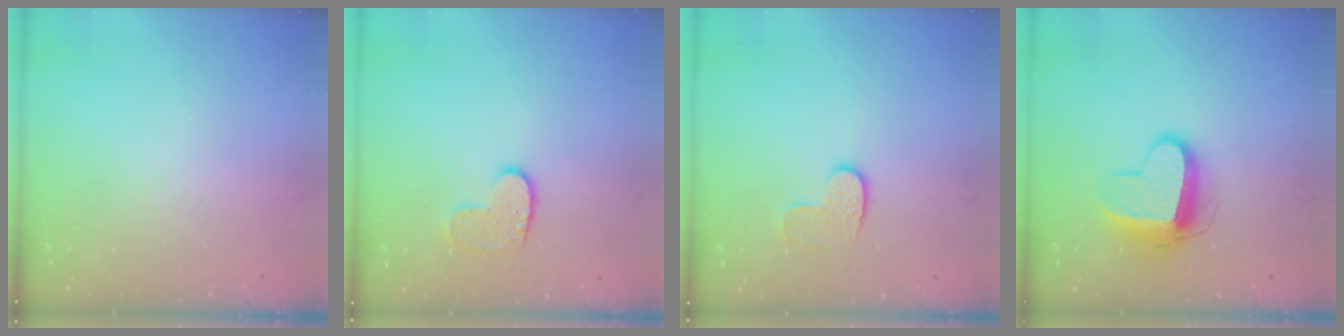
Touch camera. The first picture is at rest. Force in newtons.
{"total": 7.9, "press": 7.9, "slide": 0.3}
{"total": 6.5, "press": 6.4, "slide": 0.5}
{"total": 11.1, "press": 11.1, "slide": 0.4}